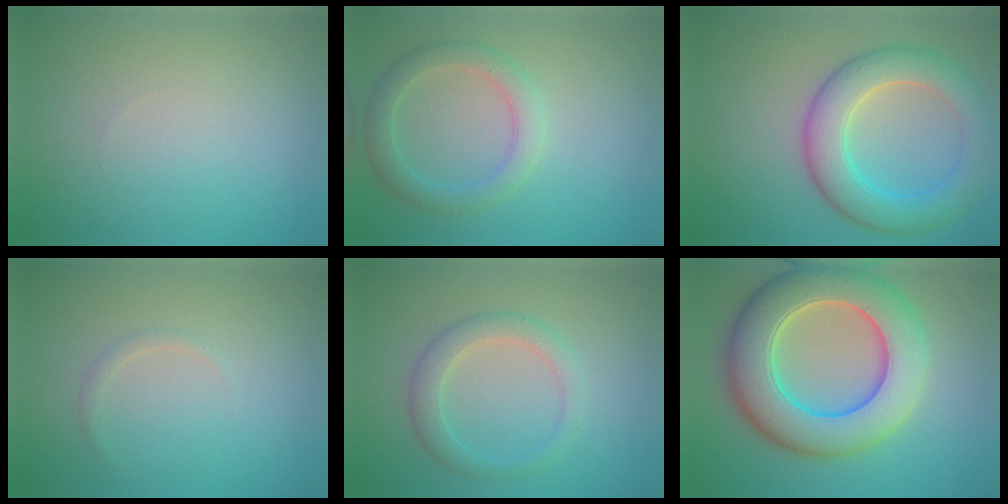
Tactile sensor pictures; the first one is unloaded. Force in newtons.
{"total": 3.0, "press": 3.0, "slide": 0.2}
{"total": 6.8, "press": 6.8, "slide": 0.1}
{"total": 0.7, "press": 0.7, "slide": 0.1}
{"total": 2.7, "press": 2.7, "slide": 0.2}
{"total": 10.8, "press": 10.8, "slide": 0.4}